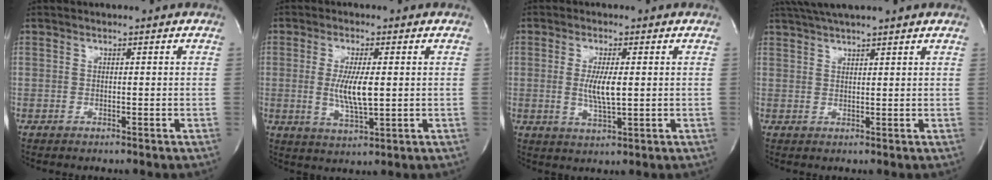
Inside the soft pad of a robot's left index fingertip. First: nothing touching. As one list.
[{"total": 6.4, "force": [0.2, 1.2, 6.2], "torque": [-0.126, -0.012, 0.006]}, {"total": 4.9, "force": [0.2, 0.8, 4.8], "torque": [-0.099, -0.009, 0.004]}, {"total": 8.3, "force": [7.0, 0.2, 4.4], "torque": [-0.077, 0.041, 0.103]}]